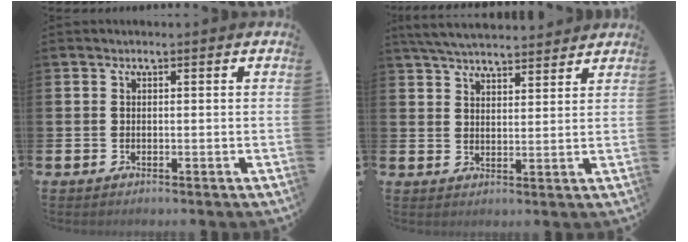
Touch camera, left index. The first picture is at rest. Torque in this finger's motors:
{"motor_torque": [0.97, -1.17, 0.53, 0.17]}